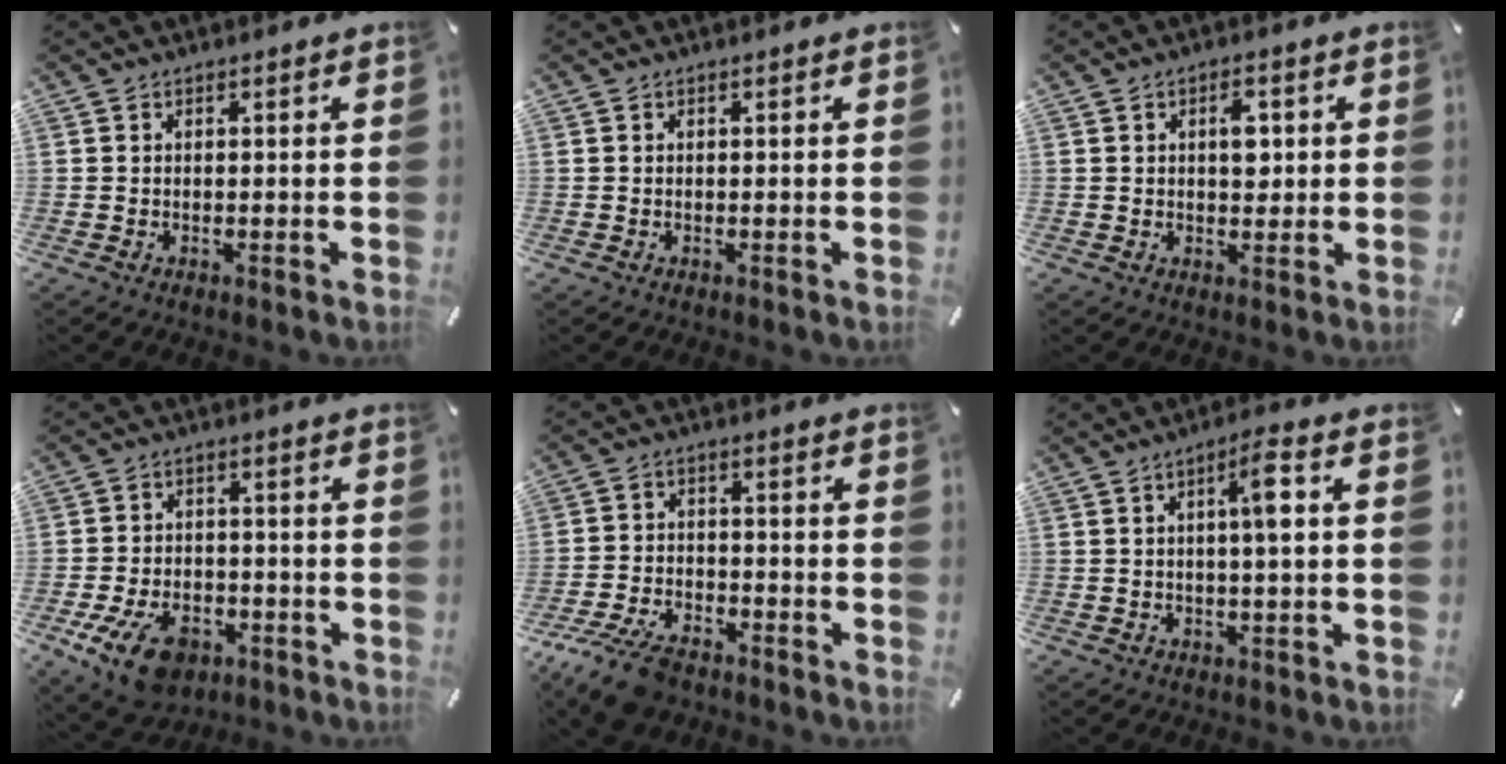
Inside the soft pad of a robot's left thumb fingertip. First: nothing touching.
{"total": 0.0}
{"total": 5.2, "force": [0.9, 3.1, 4.0], "torque": [-0.050, -0.004, 0.006]}
{"total": 10.9, "force": [-5.5, 6.9, 6.5], "torque": [-0.130, 0.028, -0.094]}
{"total": 9.9, "force": [-7.4, 4.3, 4.9], "torque": [-0.098, 0.035, -0.140]}
{"total": 6.8, "force": [1.1, 1.0, 6.6], "torque": [-0.118, 0.006, 0.010]}